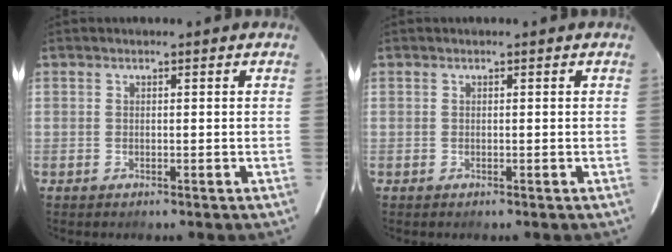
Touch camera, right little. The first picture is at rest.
{"total": 0.0}